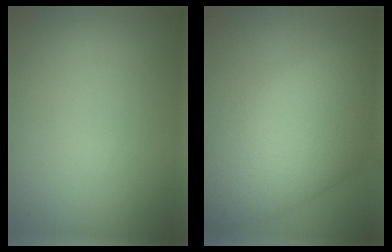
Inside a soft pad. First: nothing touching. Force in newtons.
{"total": 13.3, "press": 13.3, "slide": 0.7}